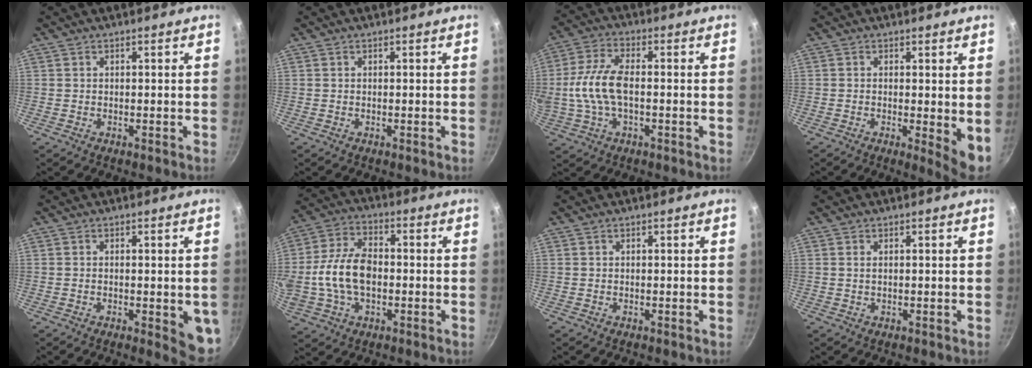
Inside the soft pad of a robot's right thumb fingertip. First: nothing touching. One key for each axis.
{"total": 0.0}
{"total": 11.0, "fx": -0.7, "fy": 5.3, "fz": 9.5, "tx": -0.201, "ty": 0.021, "tz": -0.020}
{"total": 5.3, "fx": 0.0, "fy": 1.4, "fz": 5.1, "tx": -0.073, "ty": -0.015, "tz": 0.000}
{"total": 6.6, "fx": -1.2, "fy": 2.2, "fz": 6.1, "tx": -0.063, "ty": -0.007, "tz": -0.013}
{"total": 13.7, "fx": -1.1, "fy": 8.6, "fz": 10.6, "tx": -0.197, "ty": 0.026, "tz": -0.027}
{"total": 0.0}
{"total": 0.7, "fx": 0.2, "fy": 0.4, "fz": 0.6, "tx": -0.012, "ty": 0.001, "tz": 0.002}